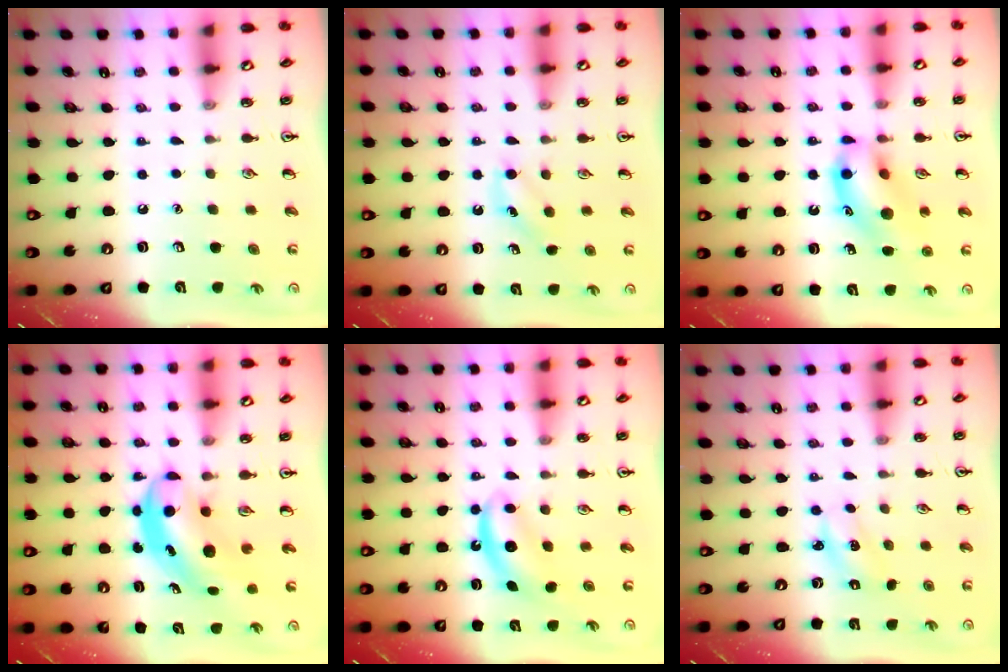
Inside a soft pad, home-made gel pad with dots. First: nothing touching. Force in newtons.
{"total": 3.9, "press": 3.7, "slide": 1.3}
{"total": 13.9, "press": 13.7, "slide": 2.6}
{"total": 5.0, "press": 4.8, "slide": 1.3}
{"total": 5.2, "press": 5.1, "slide": 0.9}
{"total": 2.1, "press": 2.0, "slide": 0.7}